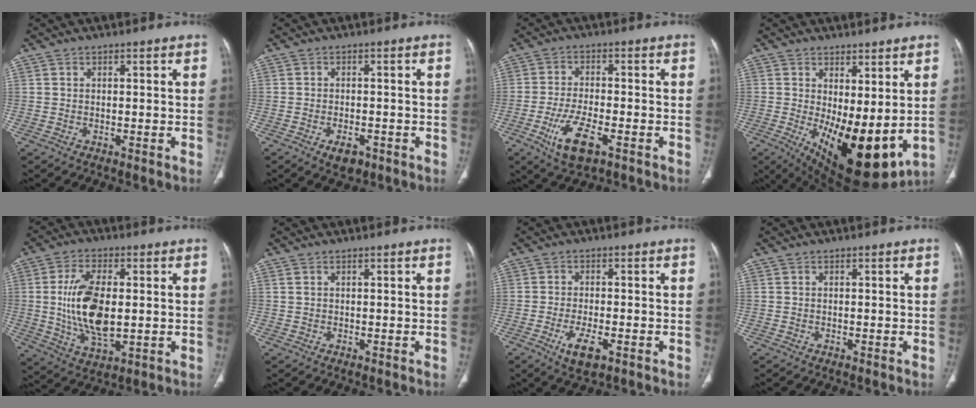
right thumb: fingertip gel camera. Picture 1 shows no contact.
{"total": 3.8, "force": [-1.9, 2.1, 2.5], "torque": [-0.034, 0.005, -0.024]}
{"total": 8.9, "force": [-4.0, 3.6, 7.2], "torque": [-0.144, 0.006, -0.067]}
{"total": 16.5, "force": [-0.7, 7.1, 14.9], "torque": [-0.226, -0.038, 0.014]}
{"total": 13.9, "force": [0.3, 6.8, 12.1], "torque": [-0.232, -0.010, 0.013]}
{"total": 0.6, "force": [0.4, 0.2, 0.4], "torque": [-0.011, 0.010, 0.011]}
{"total": 5.5, "force": [-2.4, 2.2, 4.4], "torque": [-0.082, 0.001, -0.036]}
{"total": 0.0}